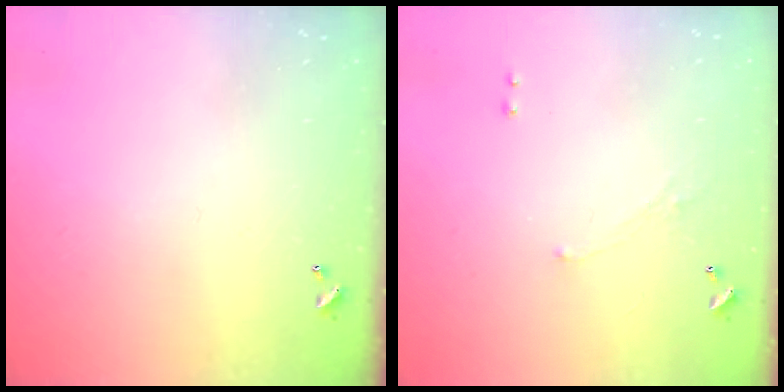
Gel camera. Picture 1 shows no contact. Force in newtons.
{"total": 0.8, "press": 0.6, "slide": 0.5}